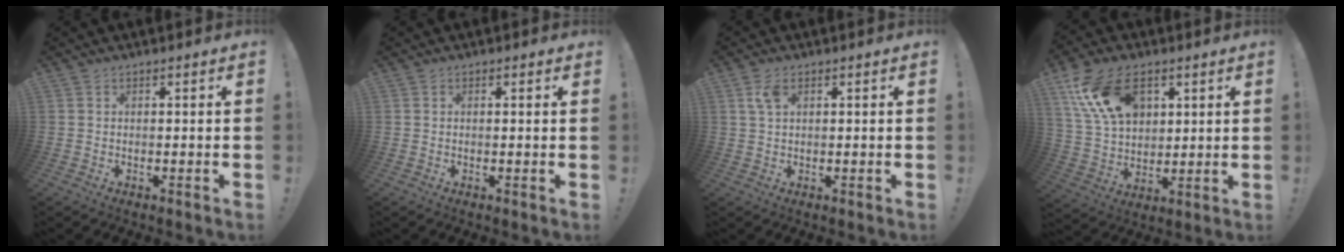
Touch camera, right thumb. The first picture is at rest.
{"total": 0.6, "force": [0.3, 0.5, 0.0], "torque": [0.007, -0.001, 0.004]}
{"total": 4.1, "force": [1.9, 1.9, 3.1], "torque": [-0.064, 0.003, 0.034]}
{"total": 18.3, "force": [8.3, 11.6, 11.4], "torque": [-0.210, -0.023, 0.157]}